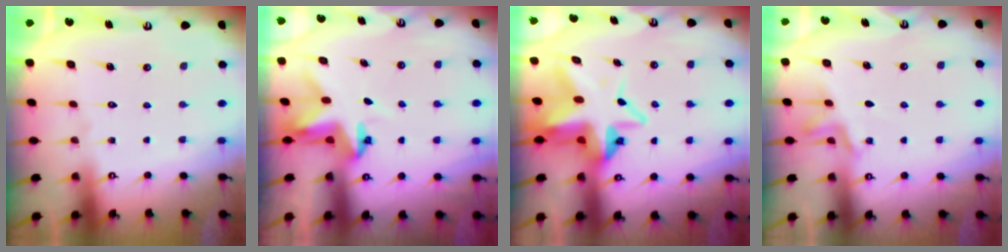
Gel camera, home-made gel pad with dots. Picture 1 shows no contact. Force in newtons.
{"total": 3.6, "press": 3.6, "slide": 0.0}
{"total": 10.1, "press": 9.9, "slide": 1.8}
{"total": 5.7, "press": 5.1, "slide": 2.7}